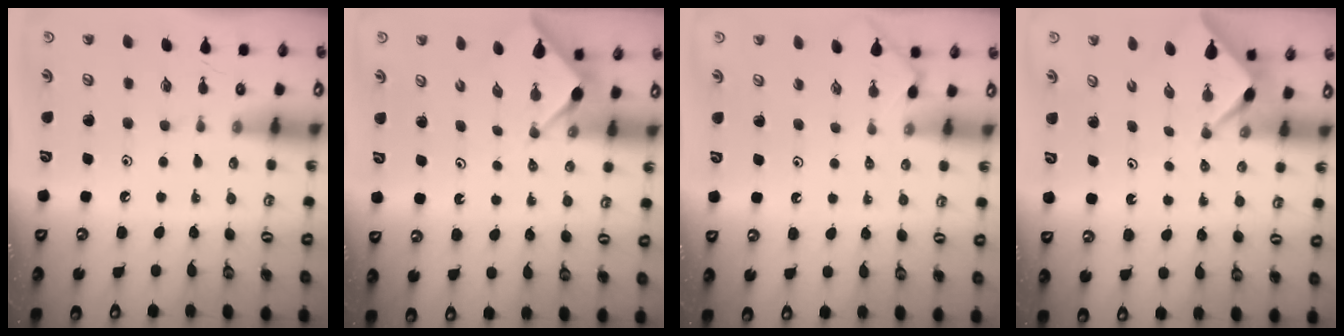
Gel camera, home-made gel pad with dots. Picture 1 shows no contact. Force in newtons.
{"total": 2.9, "press": 2.9, "slide": 0.4}
{"total": 2.1, "press": 2.1, "slide": 0.4}
{"total": 2.8, "press": 2.8, "slide": 0.4}